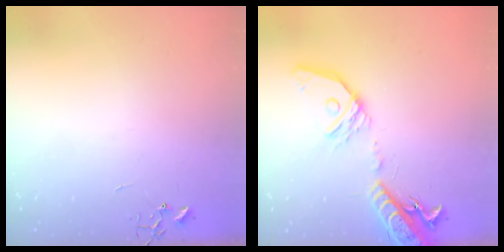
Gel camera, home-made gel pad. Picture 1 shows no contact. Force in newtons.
{"total": 19.6, "press": 19.2, "slide": 4.0}